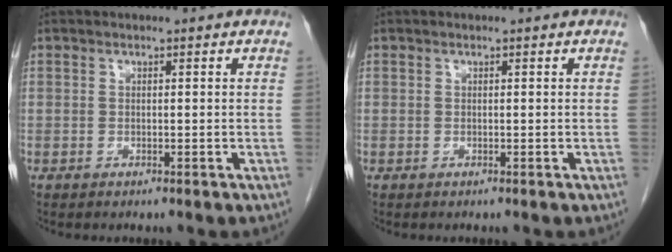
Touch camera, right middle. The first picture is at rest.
{"total": 0.0}